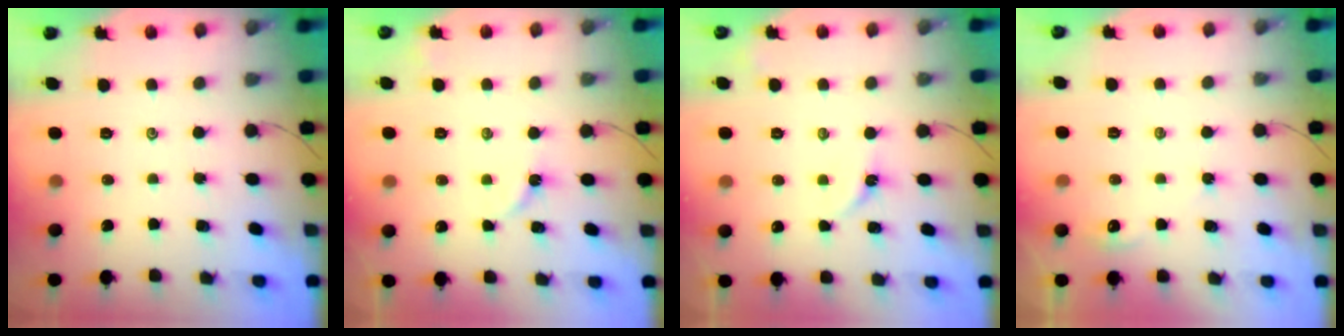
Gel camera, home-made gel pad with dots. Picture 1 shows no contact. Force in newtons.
{"total": 3.2, "press": 3.2, "slide": 0.4}
{"total": 4.0, "press": 4.0, "slide": 0.5}
{"total": 2.6, "press": 2.6, "slide": 0.3}